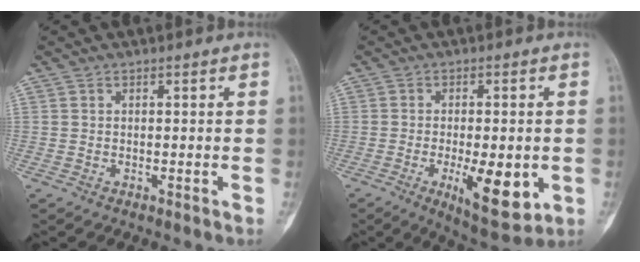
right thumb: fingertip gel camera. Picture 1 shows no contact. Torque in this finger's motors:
{"motor_torque": [-0.59, 0.50, 0.09, 0.03, 0.05]}